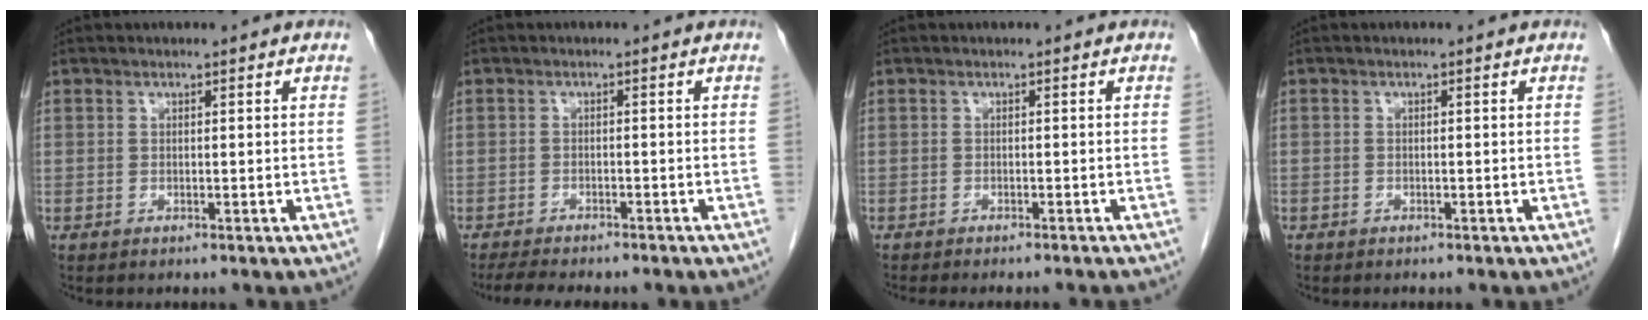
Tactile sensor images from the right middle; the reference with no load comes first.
{"total": 6.9, "force": [-5.9, 1.0, 3.4], "torque": [-0.049, -0.007, -0.081]}
{"total": 8.0, "force": [-7.3, 0.6, 3.3], "torque": [-0.024, -0.015, -0.088]}
{"total": 0.6, "force": [-0.4, 0.4, 0.0], "torque": [-0.008, 0.003, -0.009]}